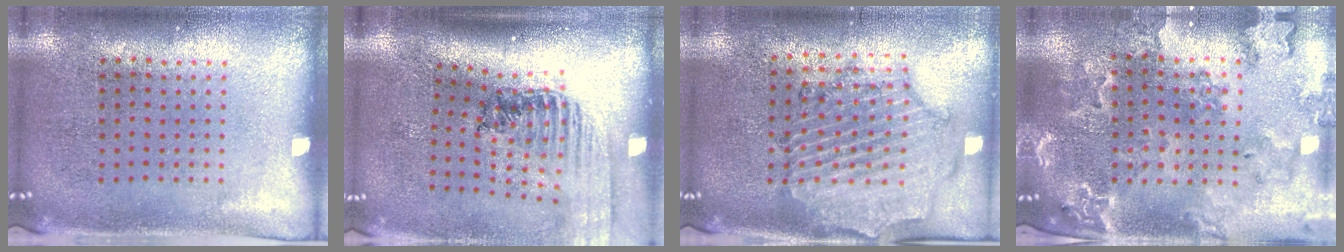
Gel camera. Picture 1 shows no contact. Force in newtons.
{"total": 1.5, "press": 1.4, "slide": 0.4}
{"total": 1.2, "press": 1.1, "slide": 0.3}
{"total": 1.8, "press": 1.8, "slide": 0.3}